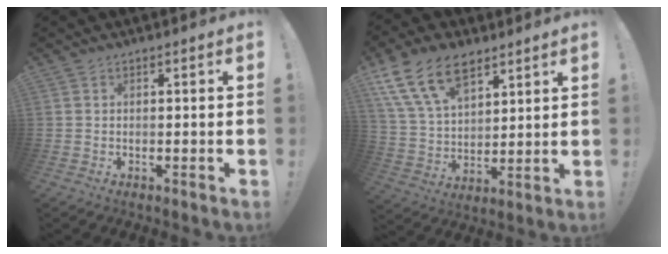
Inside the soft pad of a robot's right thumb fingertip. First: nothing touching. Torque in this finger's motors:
{"motor_torque": [0.71, 3.31, 0.91, 0.96, 0.13]}